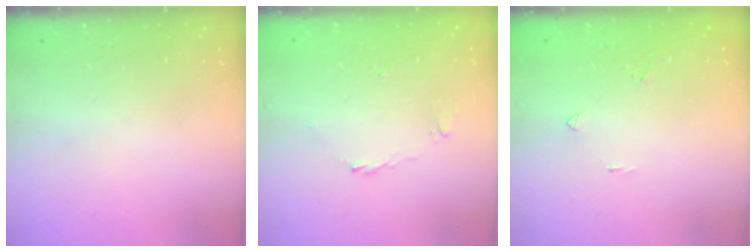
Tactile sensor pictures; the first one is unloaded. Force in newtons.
{"total": 1.1, "press": 1.1, "slide": 0.4}
{"total": 2.5, "press": 2.5, "slide": 0.4}